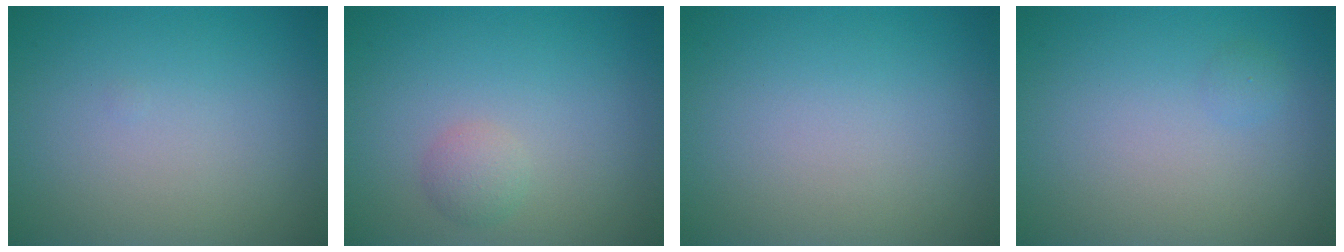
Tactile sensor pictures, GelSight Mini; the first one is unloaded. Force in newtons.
{"total": 1.4, "press": 1.4, "slide": 0.0}
{"total": 0.0}
{"total": 0.7, "press": 0.7, "slide": 0.1}